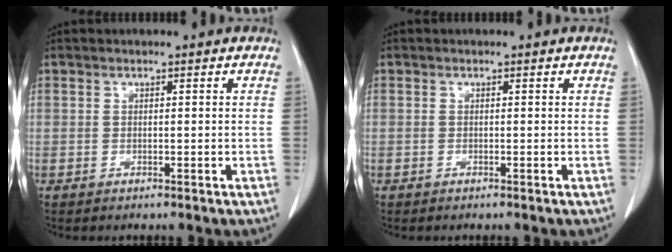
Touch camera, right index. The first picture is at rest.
{"total": 0.0}